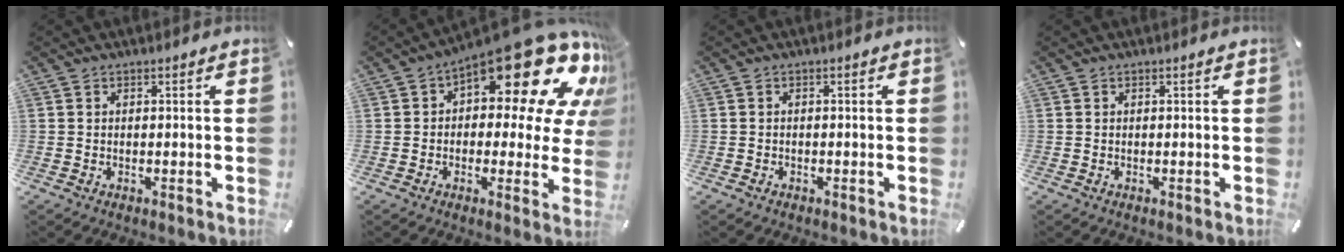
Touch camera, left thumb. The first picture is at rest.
{"total": 21.9, "force": [11.8, 10.1, 15.4], "torque": [-0.208, -0.089, 0.198]}
{"total": 0.6, "force": [-0.4, 0.4, 0.1], "torque": [-0.002, 0.003, -0.010]}
{"total": 0.0}